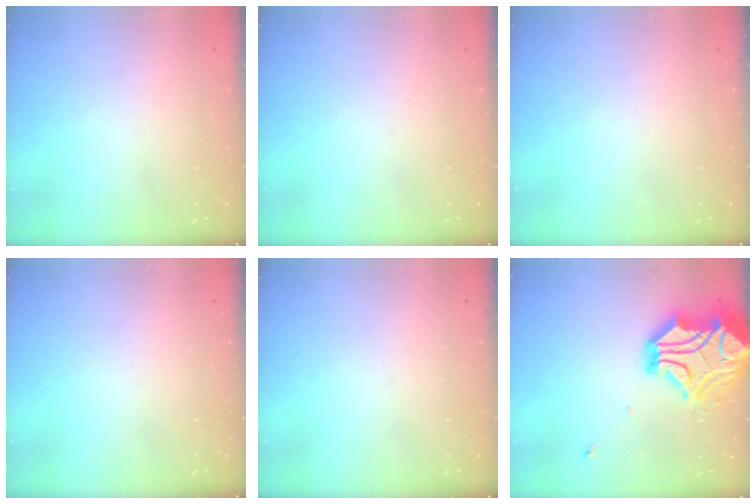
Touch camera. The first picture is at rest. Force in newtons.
{"total": 0.0}
{"total": 0.0}
{"total": 0.0}
{"total": 0.0}
{"total": 18.1, "press": 17.7, "slide": 3.5}